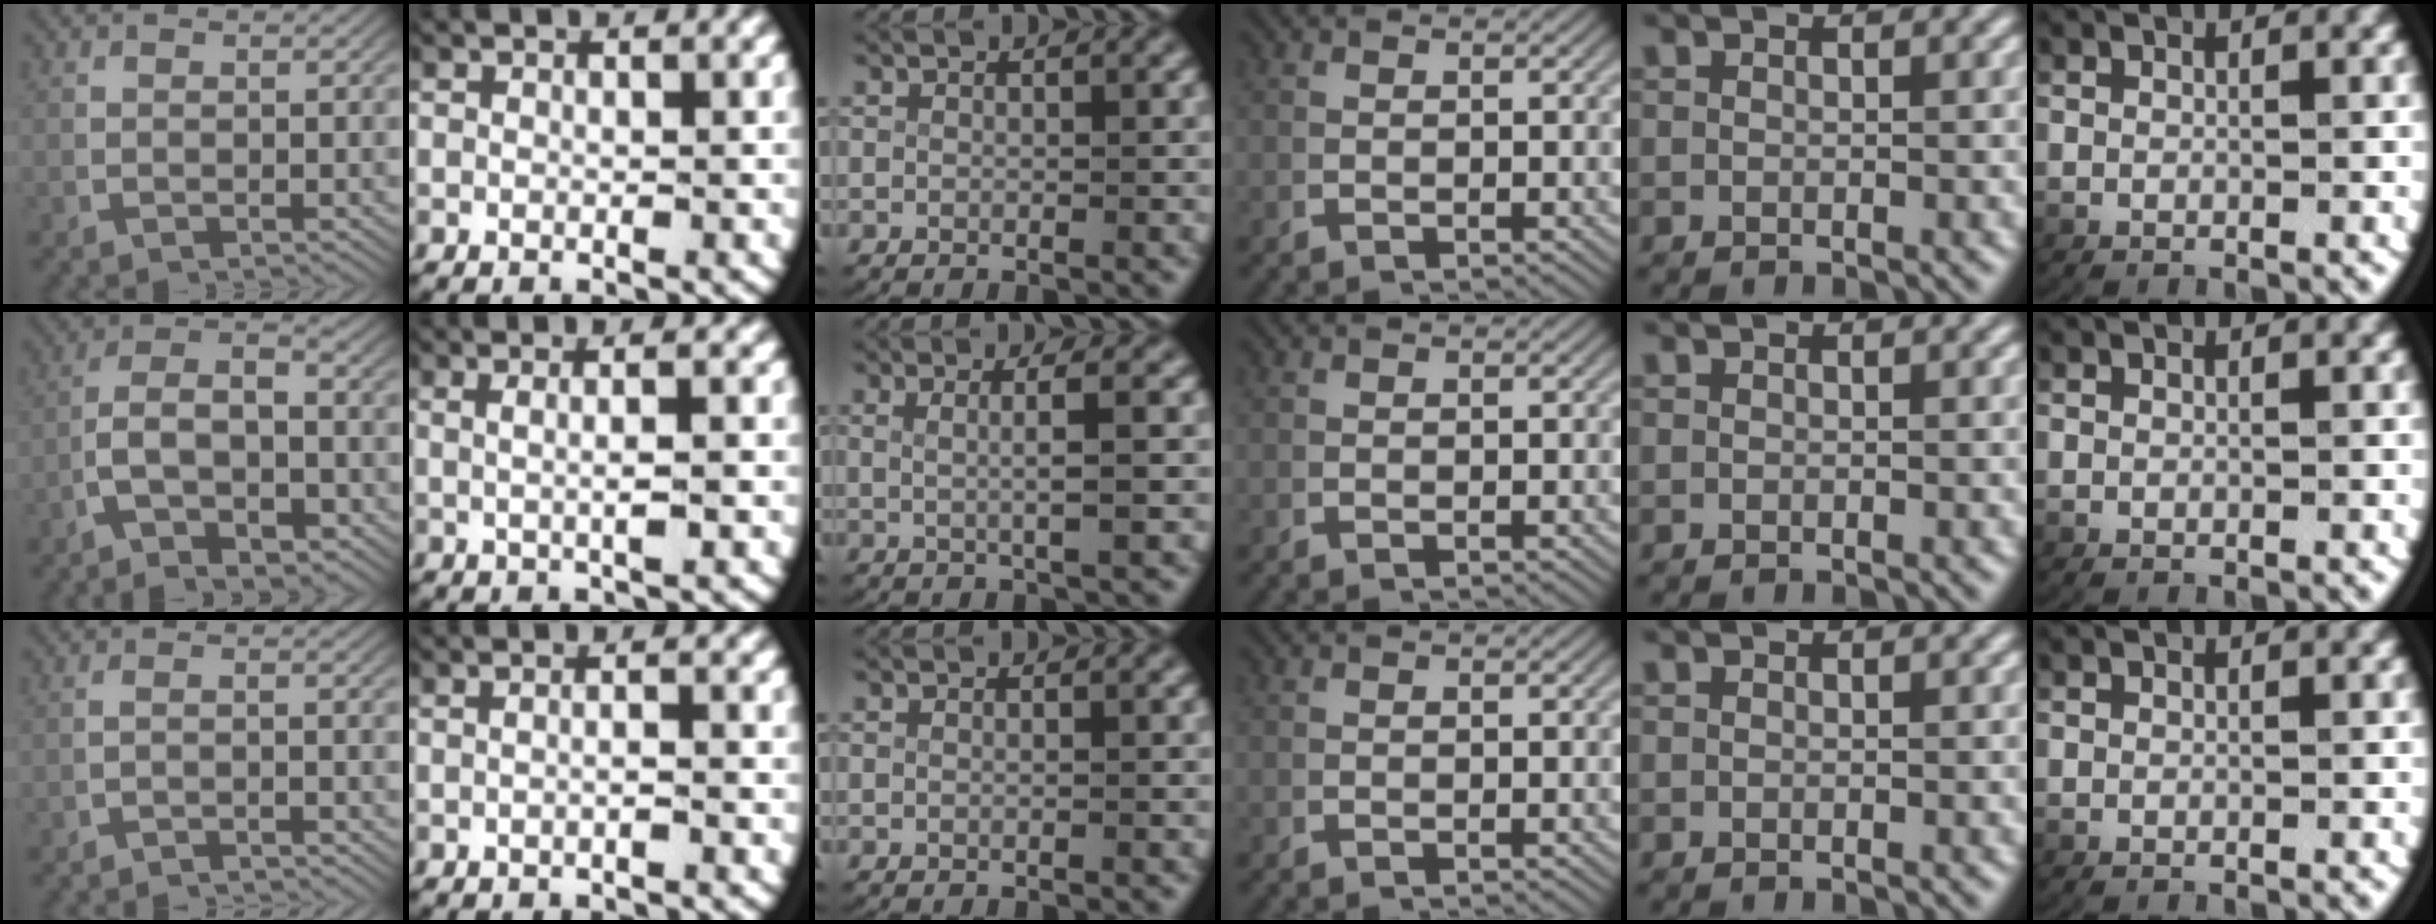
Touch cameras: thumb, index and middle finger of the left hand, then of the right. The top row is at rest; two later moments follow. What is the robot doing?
{"motion": "lift_and_place", "object": "towel"}